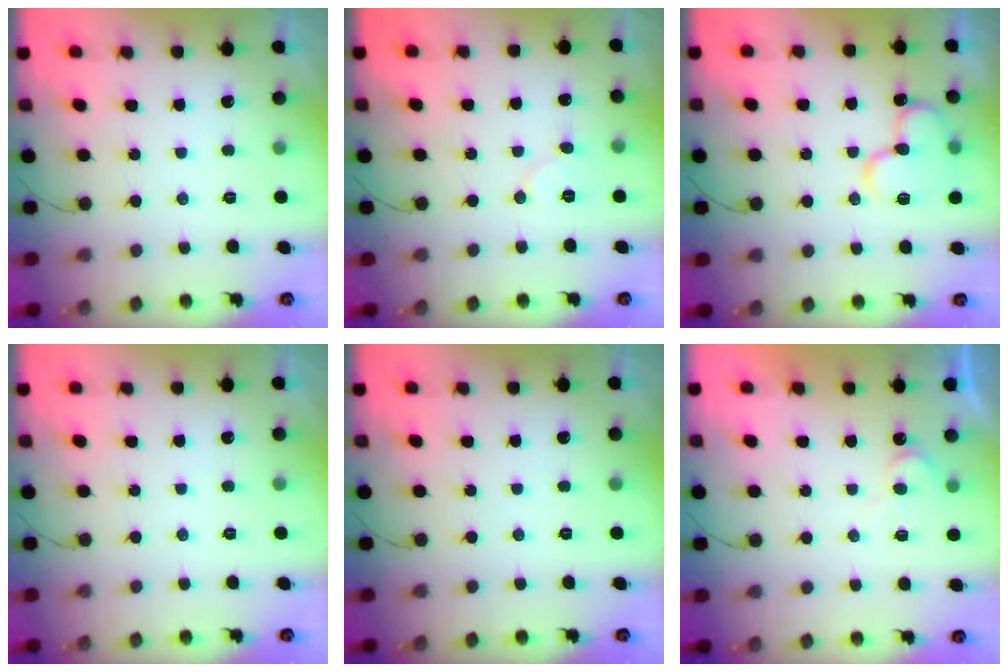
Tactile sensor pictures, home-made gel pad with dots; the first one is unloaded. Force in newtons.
{"total": 6.7, "press": 6.7, "slide": 0.6}
{"total": 14.0, "press": 13.8, "slide": 2.1}
{"total": 0.0}
{"total": 0.0}
{"total": 6.4, "press": 6.3, "slide": 0.6}